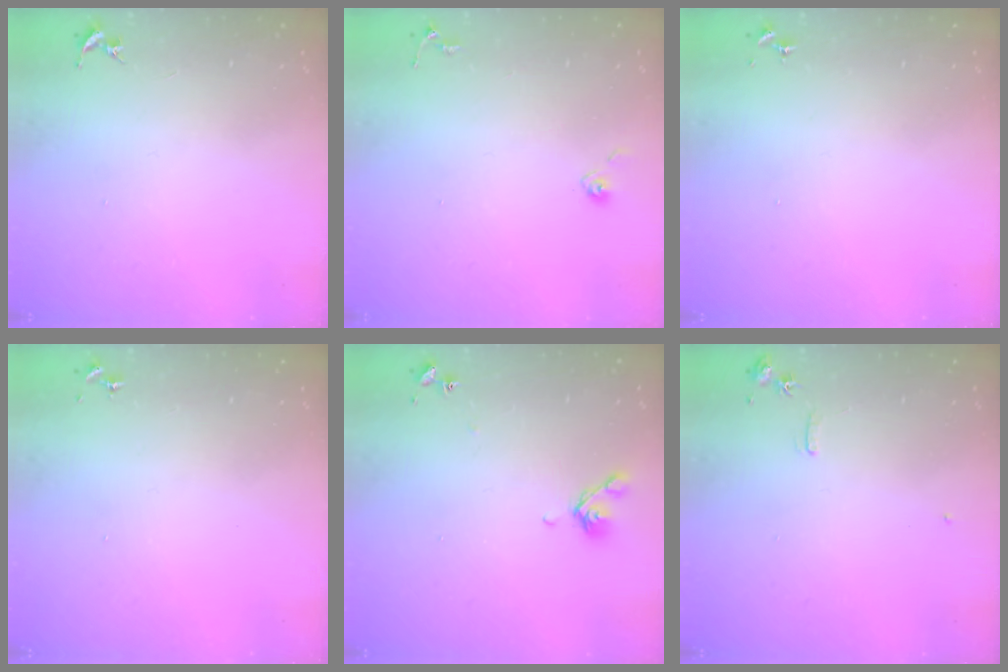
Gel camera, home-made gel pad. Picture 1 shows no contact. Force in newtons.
{"total": 4.8, "press": 4.8, "slide": 0.4}
{"total": 0.0}
{"total": 0.0}
{"total": 7.1, "press": 7.0, "slide": 0.8}
{"total": 6.2, "press": 6.2, "slide": 0.8}